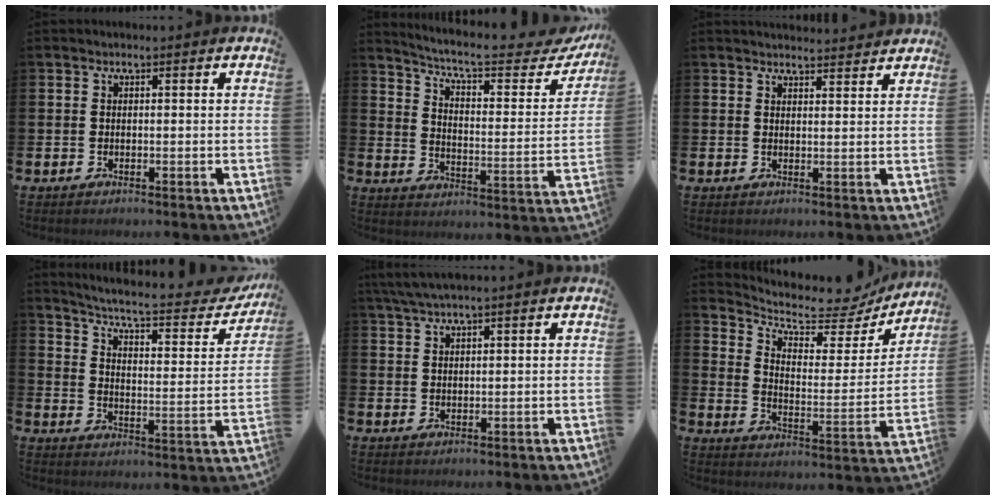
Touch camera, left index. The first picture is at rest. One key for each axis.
{"total": 7.5, "fx": 6.5, "fy": 1.3, "fz": 3.4, "tx": -0.083, "ty": -0.049, "tz": 0.104}
{"total": 2.7, "fx": 2.7, "fy": 0.2, "fz": 0.0, "tx": -0.003, "ty": -0.015, "tz": 0.050}
{"total": 6.4, "fx": 5.8, "fy": 0.8, "fz": 2.6, "tx": -0.073, "ty": -0.044, "tz": 0.091}
{"total": 3.0, "fx": 2.5, "fy": 0.1, "fz": 1.7, "tx": -0.044, "ty": 0.002, "tz": 0.049}
{"total": 7.0, "fx": 6.4, "fy": 2.4, "fz": 1.7, "tx": -0.058, "ty": -0.058, "tz": 0.105}